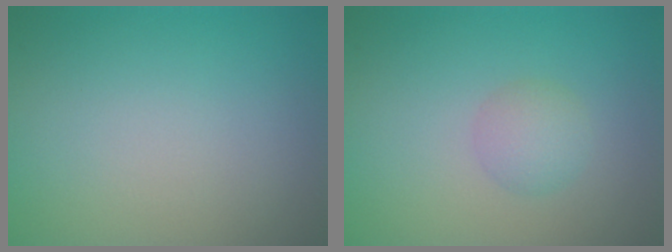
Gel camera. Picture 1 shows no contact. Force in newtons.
{"total": 1.9, "press": 1.9, "slide": 0.0}